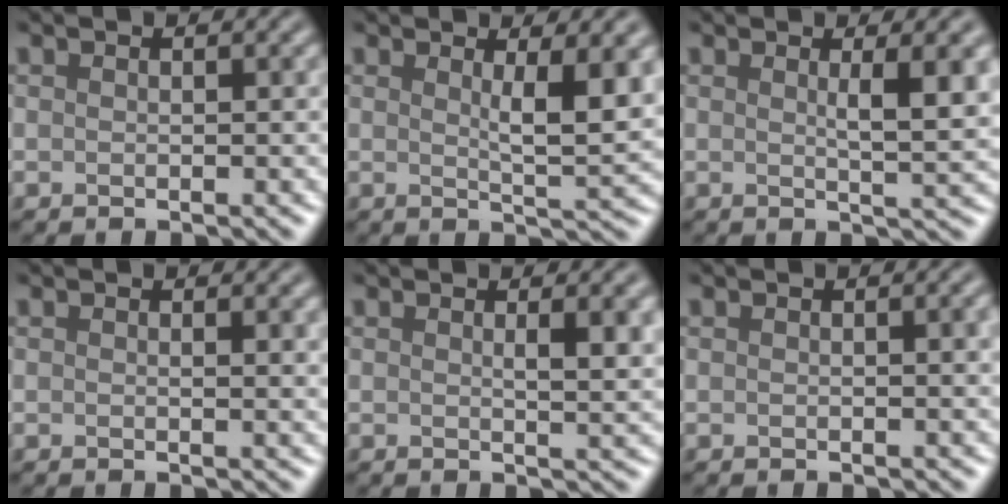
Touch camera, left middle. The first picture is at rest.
{"total": 3.9, "force": [1.2, 0.7, 3.7], "torque": [-0.050, -0.006, 0.026]}
{"total": 4.0, "force": [0.8, 0.8, 3.8], "torque": [-0.044, 0.002, 0.017]}
{"total": 0.7, "force": [0.2, 0.1, 0.6], "torque": [0.000, 0.003, 0.006]}
{"total": 3.1, "force": [0.7, 0.7, 2.9], "torque": [-0.026, 0.005, 0.015]}
{"total": 1.2, "force": [0.0, 0.2, 1.2], "torque": [-0.010, 0.008, 0.003]}